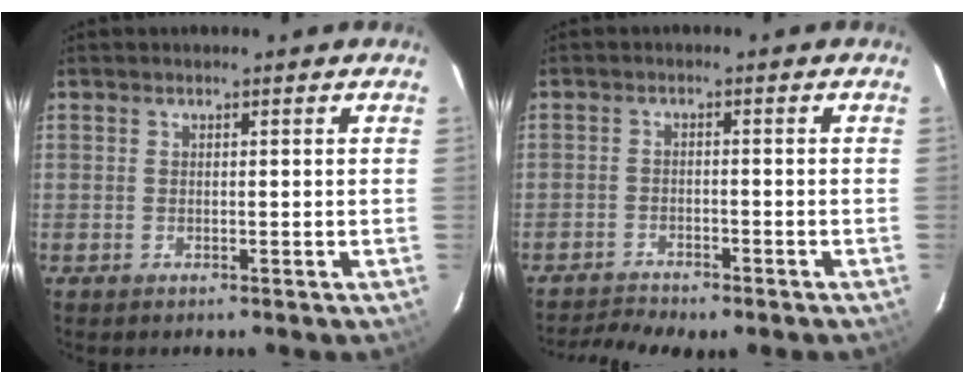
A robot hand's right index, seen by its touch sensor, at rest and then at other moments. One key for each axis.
{"total": 5.8, "fx": -5.3, "fy": 0.9, "fz": 2.0, "tx": -0.058, "ty": -0.013, "tz": -0.088}